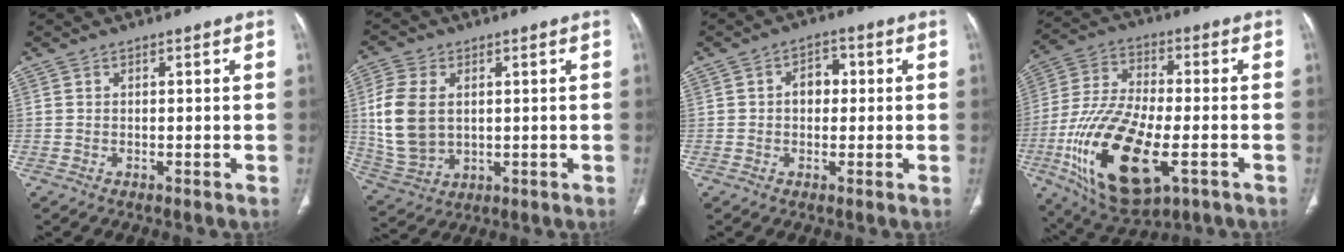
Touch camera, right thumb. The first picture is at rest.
{"total": 12.1, "force": [1.5, 8.2, 8.9], "torque": [-0.187, -0.006, 0.040]}
{"total": 4.3, "force": [0.3, 3.2, 2.8], "torque": [-0.024, 0.013, -0.003]}
{"total": 22.5, "force": [-7.2, 10.1, 18.8], "torque": [-0.378, 0.003, -0.114]}